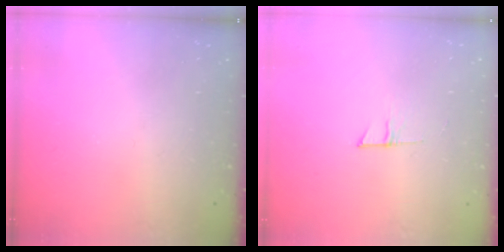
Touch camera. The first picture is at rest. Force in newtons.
{"total": 4.0, "press": 4.0, "slide": 0.4}